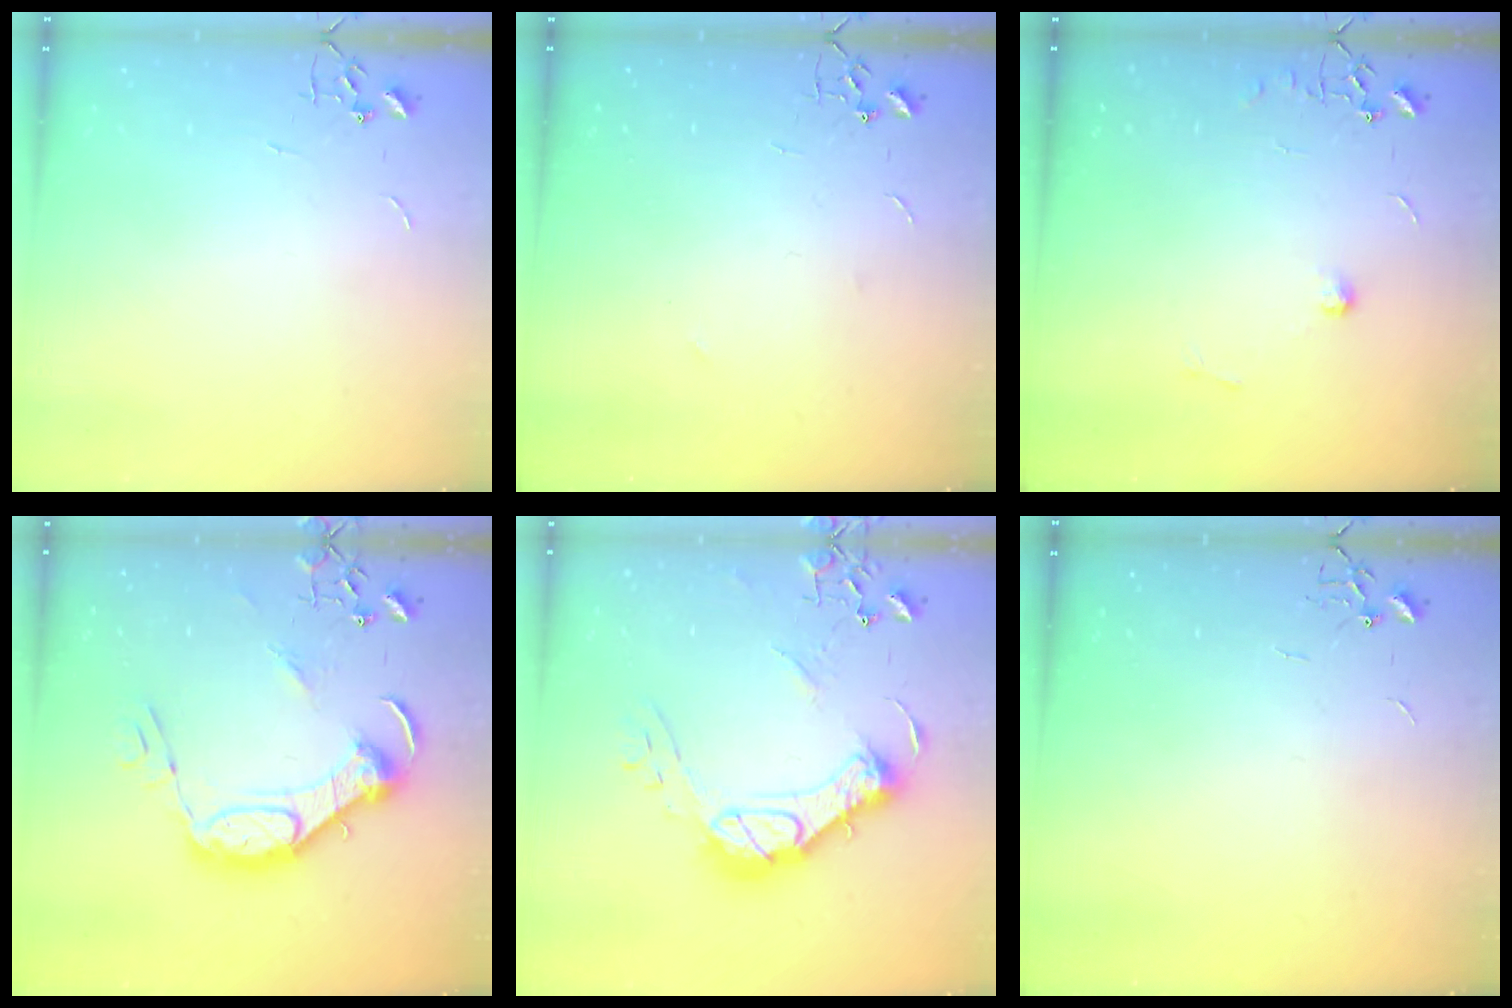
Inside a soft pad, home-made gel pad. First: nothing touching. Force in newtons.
{"total": 3.1, "press": 3.1, "slide": 0.3}
{"total": 6.8, "press": 6.8, "slide": 0.9}
{"total": 15.6, "press": 15.6, "slide": 1.5}
{"total": 17.9, "press": 17.8, "slide": 1.8}
{"total": 0.0}